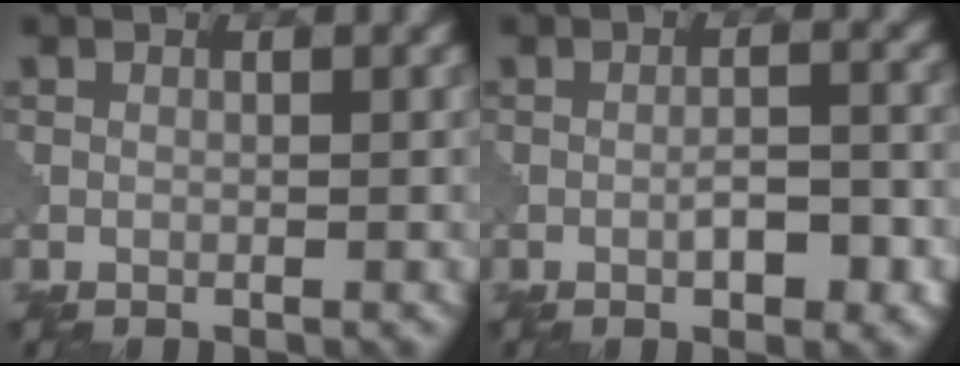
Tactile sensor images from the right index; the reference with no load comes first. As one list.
[{"total": 2.8, "force": [-1.0, 1.0, 2.4], "torque": [-0.039, 0.004, -0.013]}]